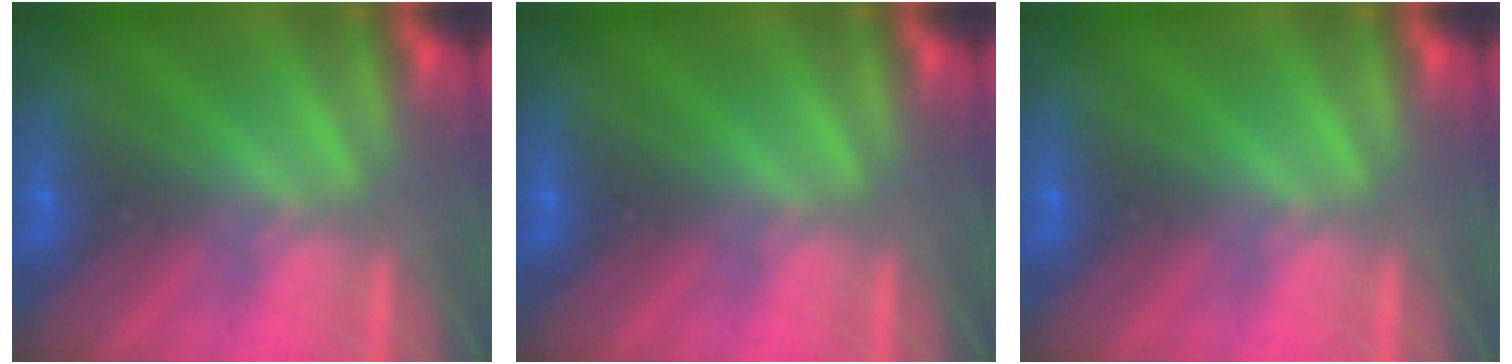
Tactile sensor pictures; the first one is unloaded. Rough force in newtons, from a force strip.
{"total": 0.0}
{"total": 0.0}